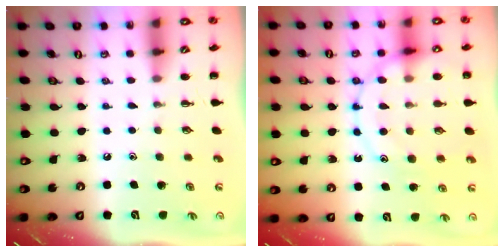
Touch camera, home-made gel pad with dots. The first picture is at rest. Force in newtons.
{"total": 16.2, "press": 16.1, "slide": 2.0}